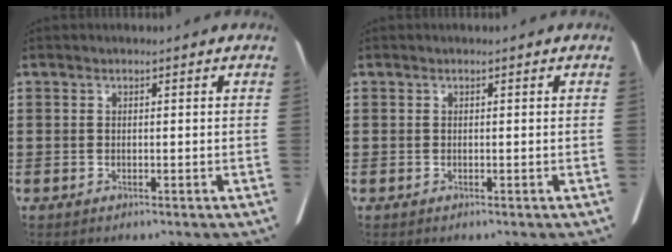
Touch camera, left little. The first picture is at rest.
{"total": 0.0}